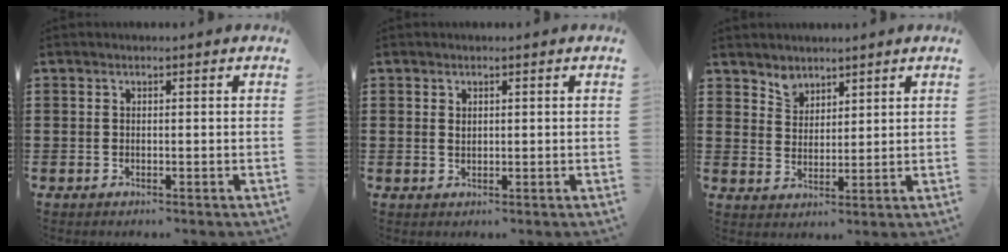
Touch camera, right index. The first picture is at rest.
{"total": 0.9, "force": [0.4, 0.6, 0.5], "torque": [-0.011, 0.004, 0.008]}
{"total": 3.3, "force": [2.8, 1.8, 0.1], "torque": [-0.014, 0.002, 0.055]}